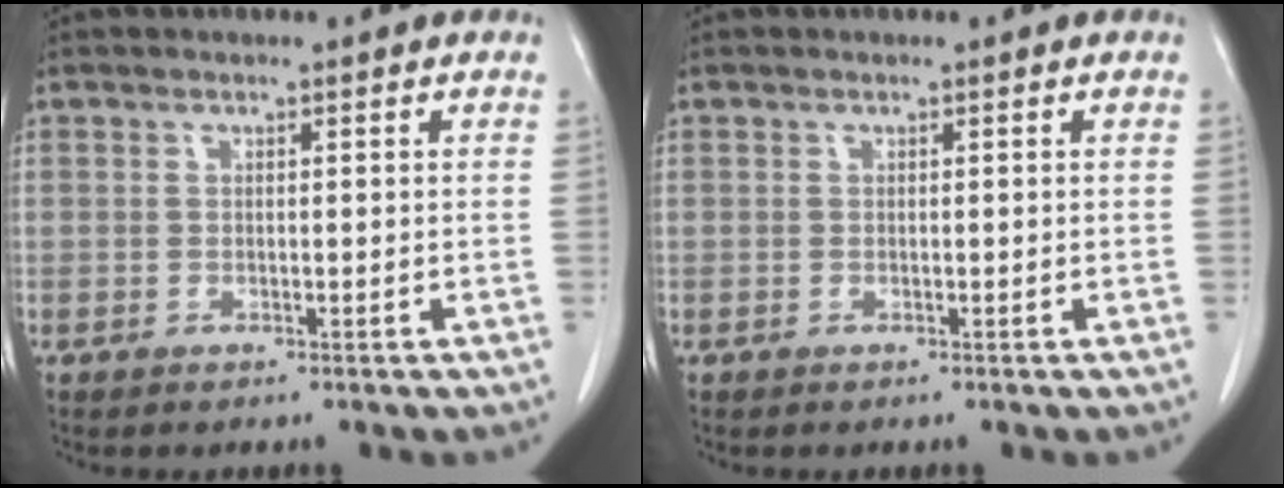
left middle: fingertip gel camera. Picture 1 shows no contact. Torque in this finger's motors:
{"motor_torque": [-0.02, -0.01, 0.08, 0.00]}